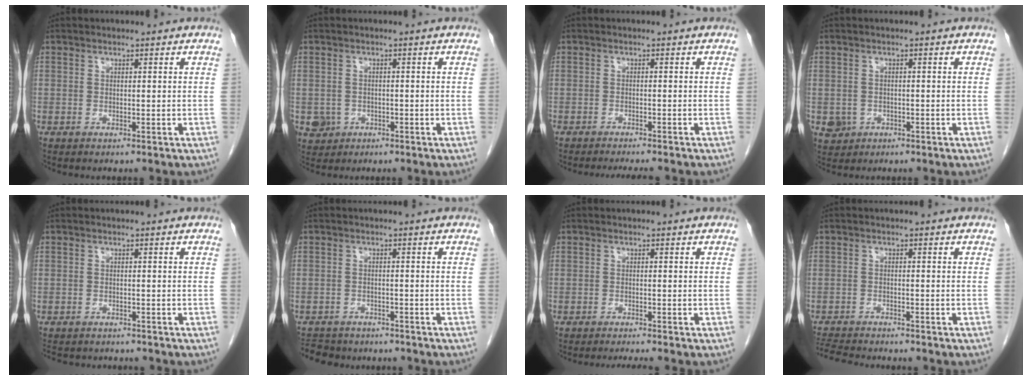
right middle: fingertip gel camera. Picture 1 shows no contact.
{"total": 3.6, "force": [-1.4, 3.3, 0.5], "torque": [-0.007, 0.005, -0.019]}
{"total": 5.0, "force": [-4.5, 0.5, 2.1], "torque": [-0.023, -0.008, -0.063]}
{"total": 3.1, "force": [-1.1, 2.9, 0.5], "torque": [-0.007, 0.004, -0.014]}
{"total": 6.8, "force": [-6.2, 2.1, 1.8], "torque": [-0.031, -0.004, -0.083]}
{"total": 8.2, "force": [-7.1, 3.5, 2.2], "torque": [-0.051, -0.001, -0.095]}
{"total": 2.8, "force": [-2.6, -0.7, 1.0], "torque": [-0.013, -0.008, -0.040]}
{"total": 7.3, "force": [-6.8, 0.6, 2.4], "torque": [-0.043, -0.012, -0.112]}